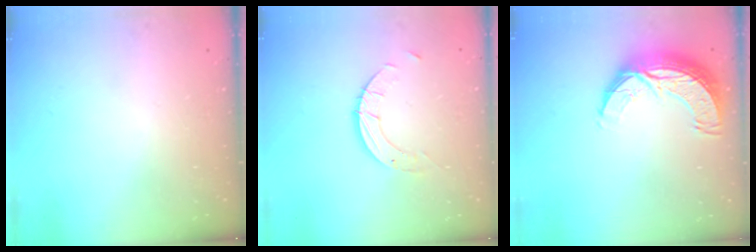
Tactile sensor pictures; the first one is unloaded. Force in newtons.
{"total": 4.9, "press": 4.9, "slide": 0.3}
{"total": 10.2, "press": 10.2, "slide": 0.6}